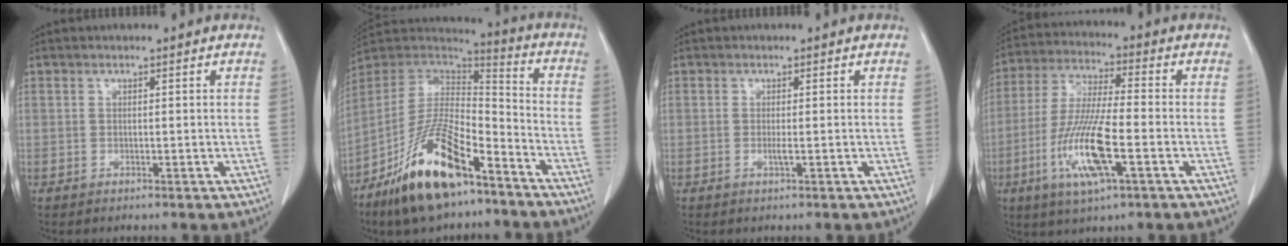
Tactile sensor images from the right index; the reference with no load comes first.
{"total": 18.1, "force": [-11.4, 5.5, 12.9], "torque": [-0.261, -0.007, -0.206]}
{"total": 0.8, "force": [-0.2, -0.1, 0.8], "torque": [-0.018, -0.002, -0.005]}
{"total": 13.0, "force": [-4.5, 1.8, 12.1], "torque": [-0.251, -0.017, -0.084]}